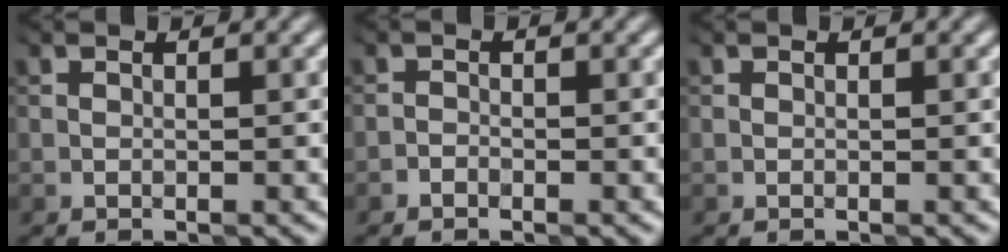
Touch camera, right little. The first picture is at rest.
{"total": 1.2, "force": [-1.1, -0.1, -0.6], "torque": [0.015, -0.003, -0.022]}
{"total": 0.0}